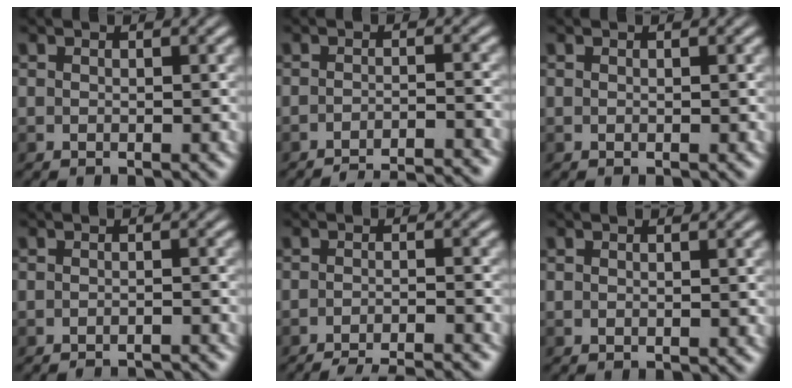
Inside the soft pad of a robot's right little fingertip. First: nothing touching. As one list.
[{"total": 6.1, "force": [-5.8, 0.8, 1.9], "torque": [-0.003, 0.007, -0.079]}, {"total": 0.0}, {"total": 1.9, "force": [-1.7, 0.0, 0.8], "torque": [-0.003, 0.001, -0.030]}, {"total": 6.4, "force": [-5.8, 0.9, 2.6], "torque": [-0.016, -0.005, -0.083]}, {"total": 0.0}]